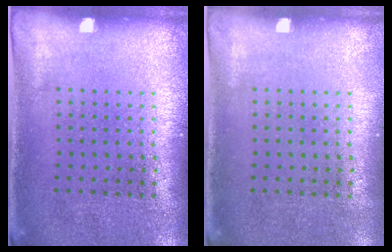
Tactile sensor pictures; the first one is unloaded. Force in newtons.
{"total": 0.0}